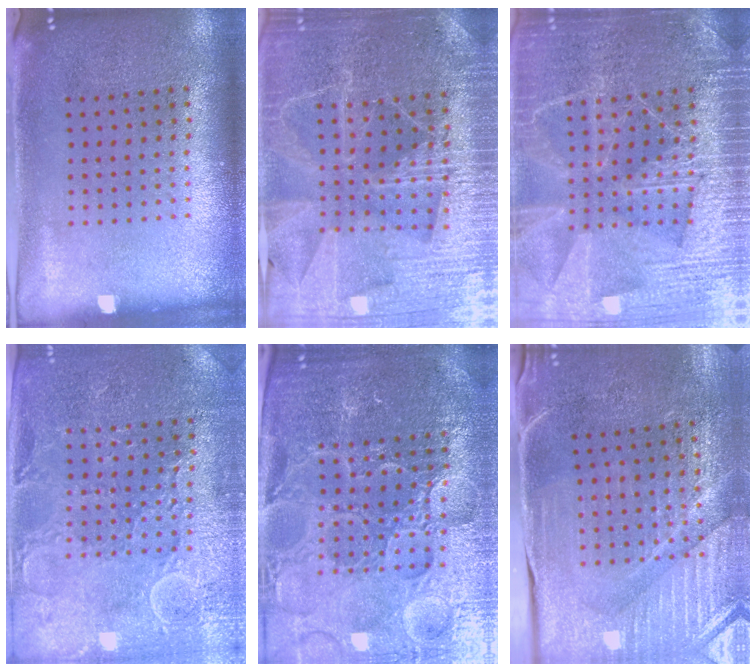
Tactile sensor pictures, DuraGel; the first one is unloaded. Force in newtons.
{"total": 4.7, "press": 4.3, "slide": 1.8}
{"total": 6.3, "press": 6.3, "slide": 0.7}
{"total": 3.2, "press": 3.2, "slide": 0.5}
{"total": 5.7, "press": 5.2, "slide": 2.4}
{"total": 3.8, "press": 3.8, "slide": 0.5}